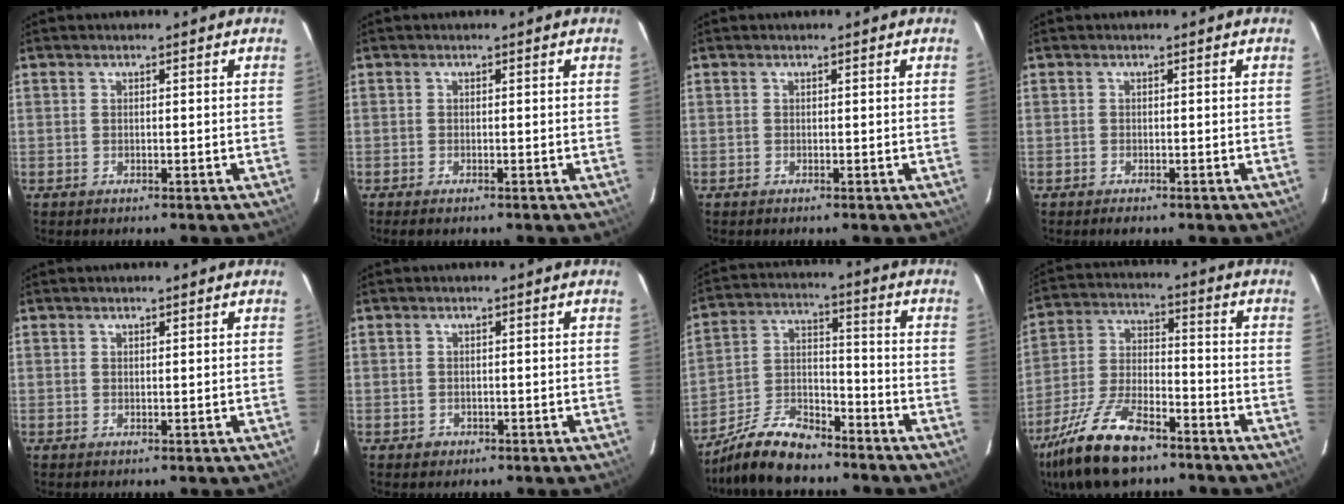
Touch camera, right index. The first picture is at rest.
{"total": 1.4, "force": [-1.1, 0.4, 0.7], "torque": [-0.014, -0.007, -0.020]}
{"total": 0.0}
{"total": 1.2, "force": [-1.0, 0.5, 0.5], "torque": [-0.010, -0.004, -0.019]}
{"total": 0.6, "force": [0.5, 0.2, 0.2], "torque": [-0.003, 0.002, 0.010]}
{"total": 1.7, "force": [-0.5, 1.6, 0.2], "torque": [-0.002, 0.002, -0.004]}
{"total": 12.5, "force": [-10.1, 4.6, 5.8], "torque": [-0.135, 0.011, -0.187]}
{"total": 17.2, "force": [-11.9, 6.6, 10.5], "torque": [-0.230, -0.018, -0.223]}